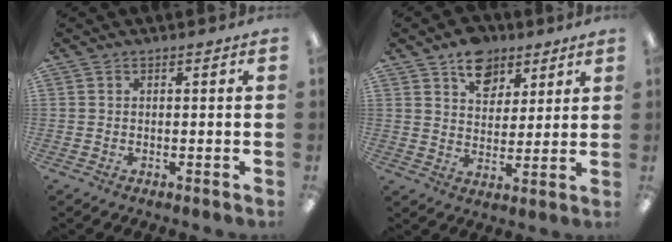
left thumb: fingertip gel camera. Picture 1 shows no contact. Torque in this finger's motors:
{"motor_torque": [0.76, 0.64, 0.48, -0.31, 0.02]}